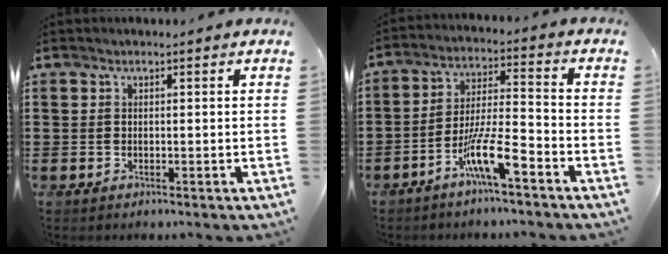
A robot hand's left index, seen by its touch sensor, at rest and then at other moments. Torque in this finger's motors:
{"motor_torque": [1.25, 0.89, 0.38, 0.12]}